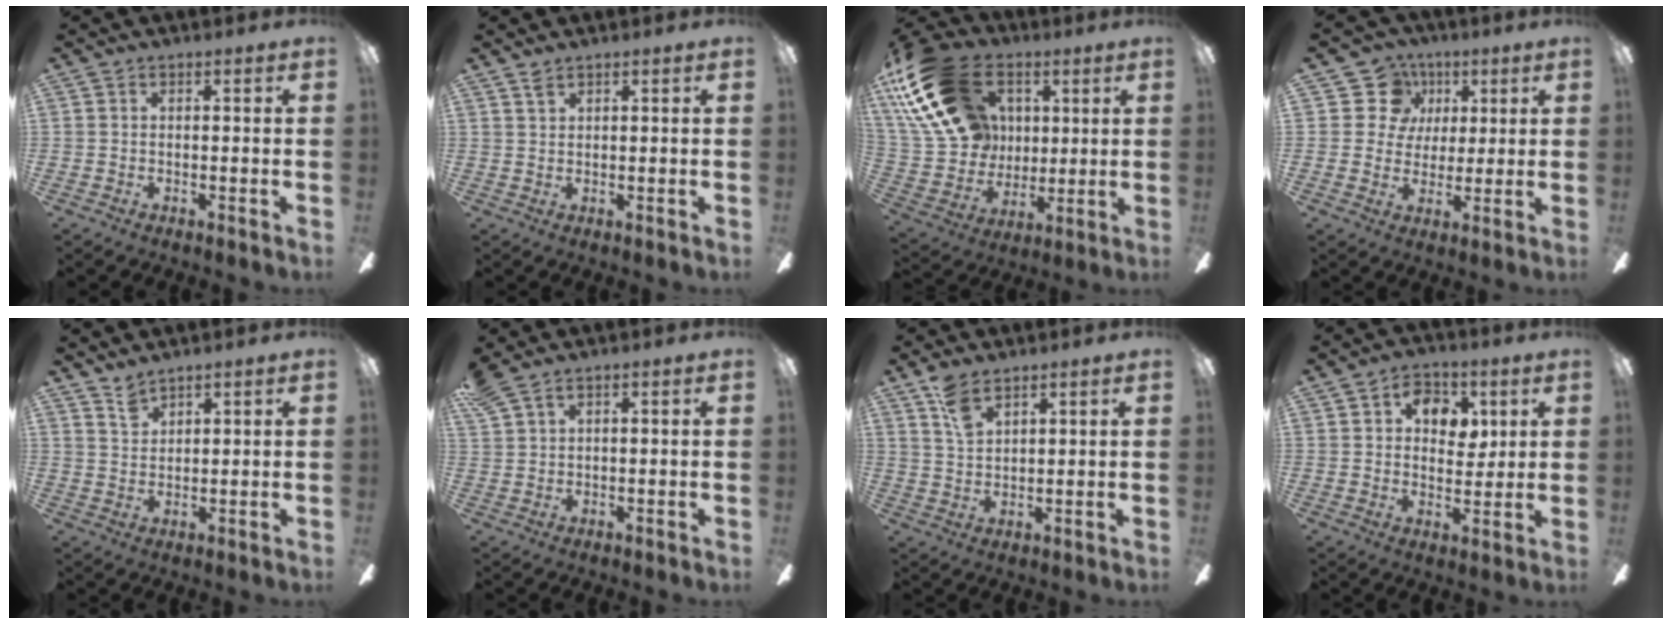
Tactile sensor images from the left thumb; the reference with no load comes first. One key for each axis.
{"total": 1.6, "fx": 1.4, "fy": 0.5, "fz": 0.6, "tx": -0.014, "ty": -0.001, "tz": 0.027}
{"total": 25.1, "fx": 10.1, "fy": 18.0, "fz": 14.2, "tx": -0.287, "ty": -0.017, "tz": 0.192}
{"total": 9.7, "fx": 3.0, "fy": 9.0, "fz": 2.0, "tx": -0.037, "ty": -0.003, "tz": 0.057}
{"total": 3.6, "fx": 3.2, "fy": 1.1, "fz": 1.1, "tx": -0.028, "ty": -0.012, "tz": 0.062}
{"total": 3.2, "fx": 2.2, "fy": 1.3, "fz": 1.9, "tx": -0.043, "ty": -0.002, "tz": 0.043}
{"total": 6.0, "fx": 4.4, "fy": 2.5, "fz": 3.3, "tx": -0.067, "ty": -0.014, "tz": 0.082}
{"total": 7.8, "fx": 3.2, "fy": 5.7, "fz": 4.3, "tx": -0.050, "ty": 0.000, "tz": 0.050}